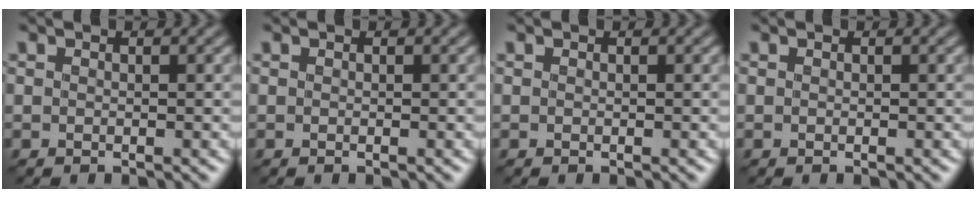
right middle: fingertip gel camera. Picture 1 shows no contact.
{"total": 0.0}
{"total": 0.0}
{"total": 0.0}